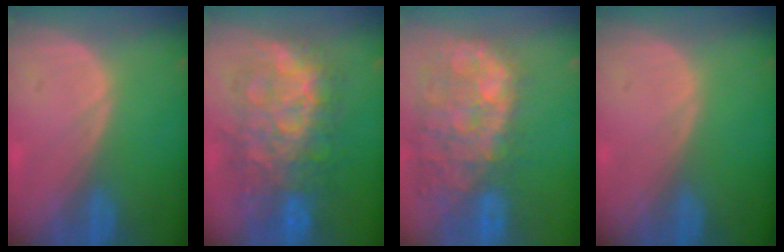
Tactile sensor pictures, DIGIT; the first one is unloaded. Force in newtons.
{"total": 11.8, "press": 11.8, "slide": 1.2}
{"total": 14.1, "press": 11.6, "slide": 8.0}
{"total": 0.0}